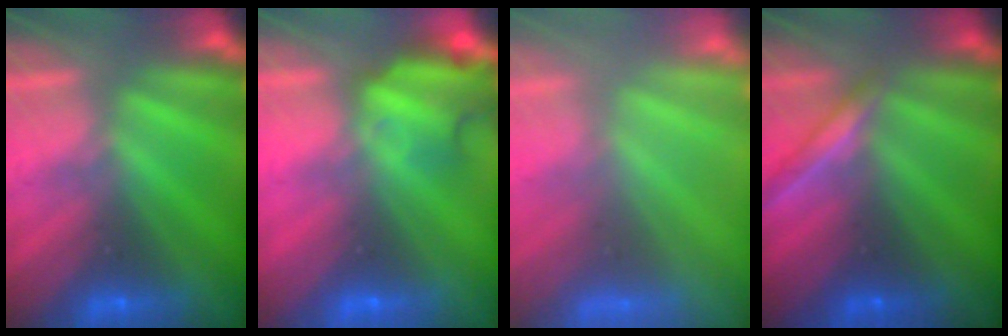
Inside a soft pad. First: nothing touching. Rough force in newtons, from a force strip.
{"total": 7.5}
{"total": 8.6}
{"total": 1.9}